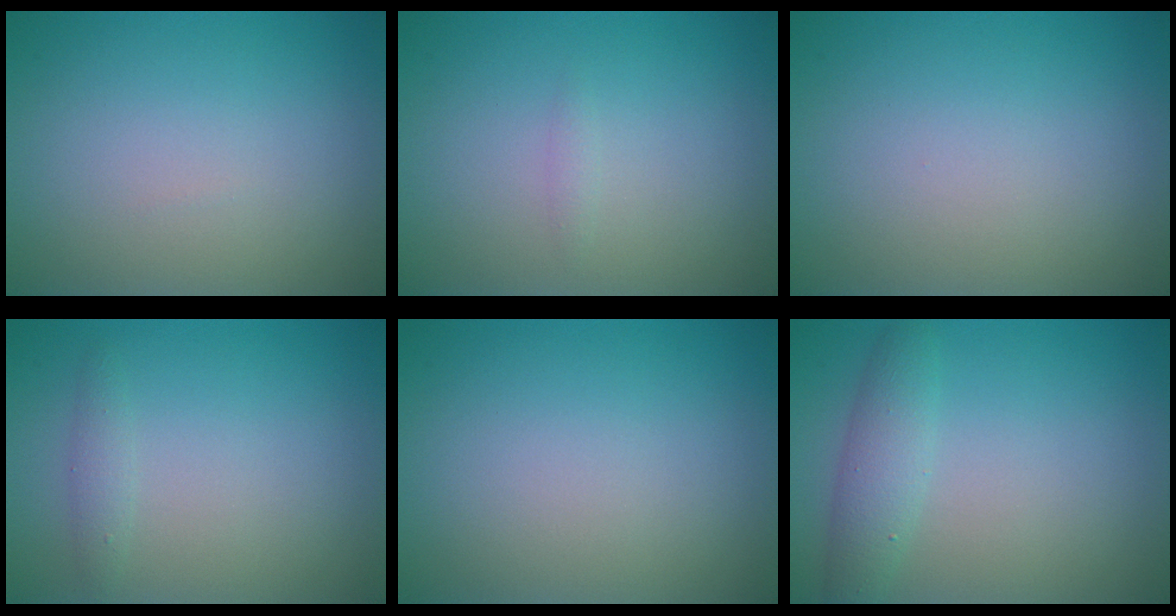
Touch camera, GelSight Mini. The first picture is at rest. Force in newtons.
{"total": 0.6, "press": 0.6, "slide": 0.0}
{"total": 0.0}
{"total": 1.1, "press": 1.1, "slide": 0.0}
{"total": 0.0}
{"total": 2.7, "press": 2.7, "slide": 0.1}